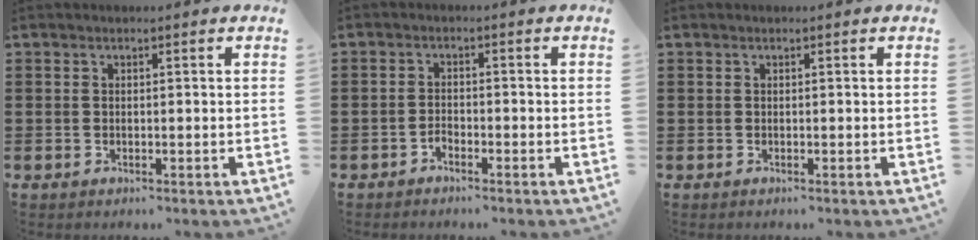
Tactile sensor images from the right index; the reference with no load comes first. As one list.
[{"total": 1.4, "force": [-1.2, 0.5, 0.4], "torque": [-0.012, -0.001, -0.025]}, {"total": 0.0}]